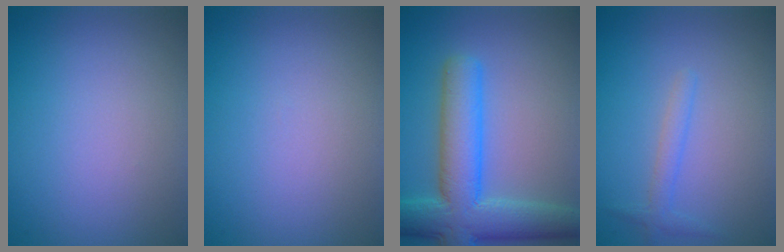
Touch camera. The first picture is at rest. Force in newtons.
{"total": 0.0}
{"total": 8.2, "press": 8.2, "slide": 0.6}
{"total": 1.4, "press": 1.4, "slide": 0.0}